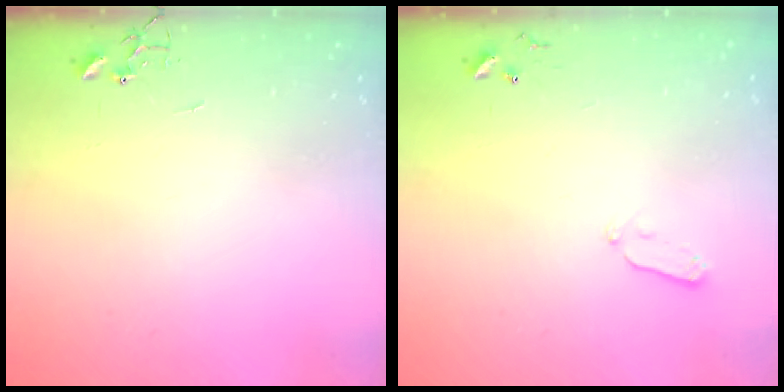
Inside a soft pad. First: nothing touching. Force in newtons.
{"total": 4.6, "press": 4.5, "slide": 0.9}